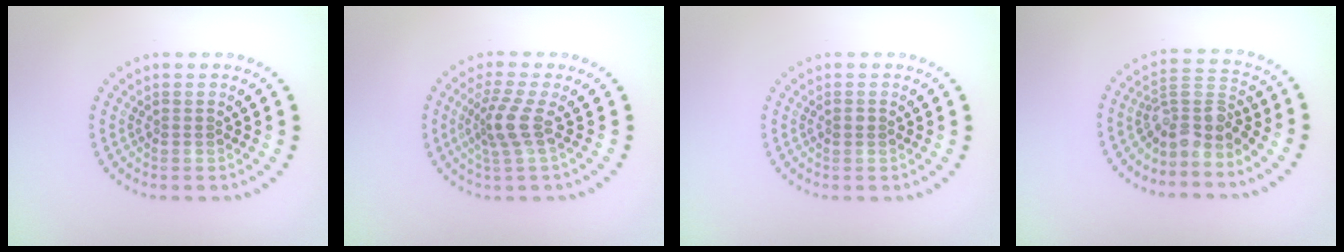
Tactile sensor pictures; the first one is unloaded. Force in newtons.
{"total": 2.9, "press": 2.1, "slide": 2.0}
{"total": 0.7, "press": 0.7, "slide": 0.0}
{"total": 3.6, "press": 2.8, "slide": 2.3}